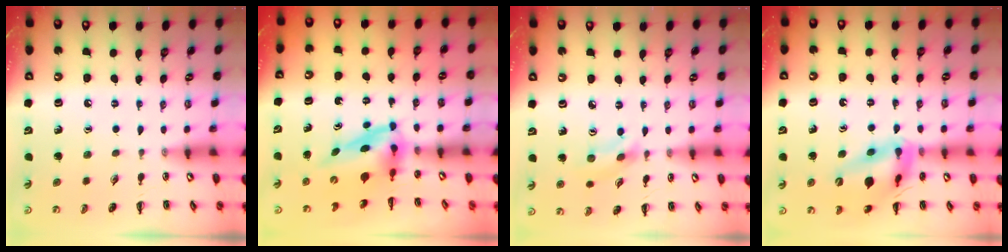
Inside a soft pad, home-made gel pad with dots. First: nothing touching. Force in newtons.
{"total": 4.0, "press": 3.9, "slide": 0.8}
{"total": 3.1, "press": 3.0, "slide": 0.8}
{"total": 15.3, "press": 15.1, "slide": 2.5}